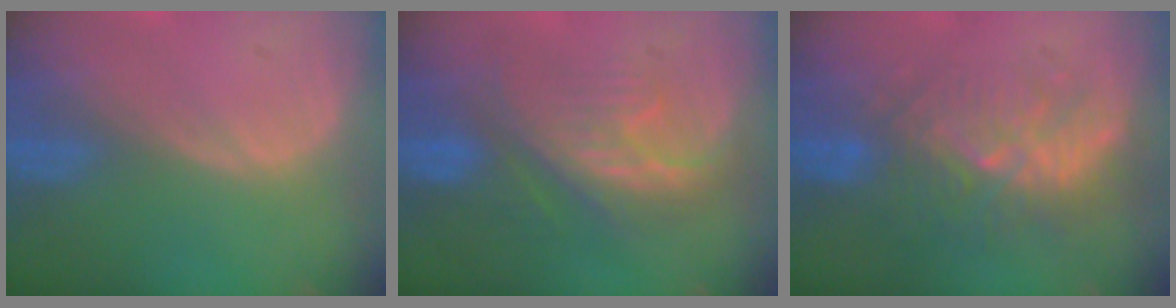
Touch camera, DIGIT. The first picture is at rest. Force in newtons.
{"total": 8.4, "press": 8.1, "slide": 1.9}
{"total": 9.3, "press": 8.6, "slide": 3.6}